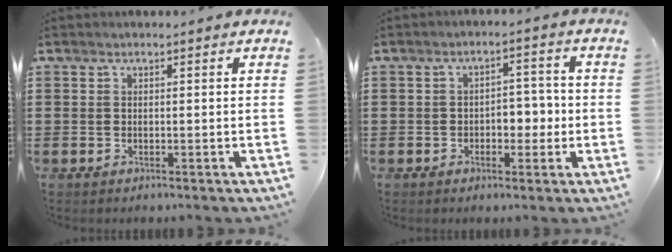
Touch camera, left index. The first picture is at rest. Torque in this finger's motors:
{"motor_torque": [0.31, -0.14, 0.07, 0.06]}